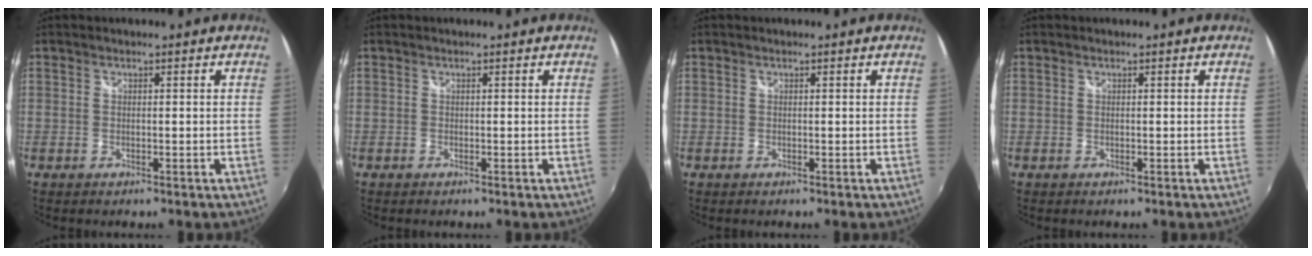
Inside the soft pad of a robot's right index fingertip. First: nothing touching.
{"total": 0.0}
{"total": 0.0}
{"total": 0.0}